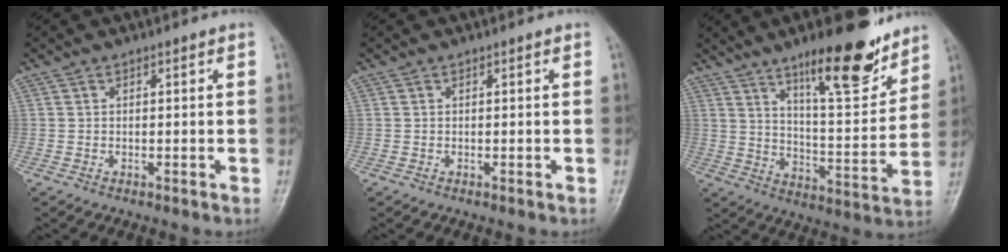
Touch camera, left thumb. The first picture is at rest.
{"total": 0.0}
{"total": 17.3, "force": [11.9, 4.4, 11.7], "torque": [-0.143, -0.080, 0.192]}